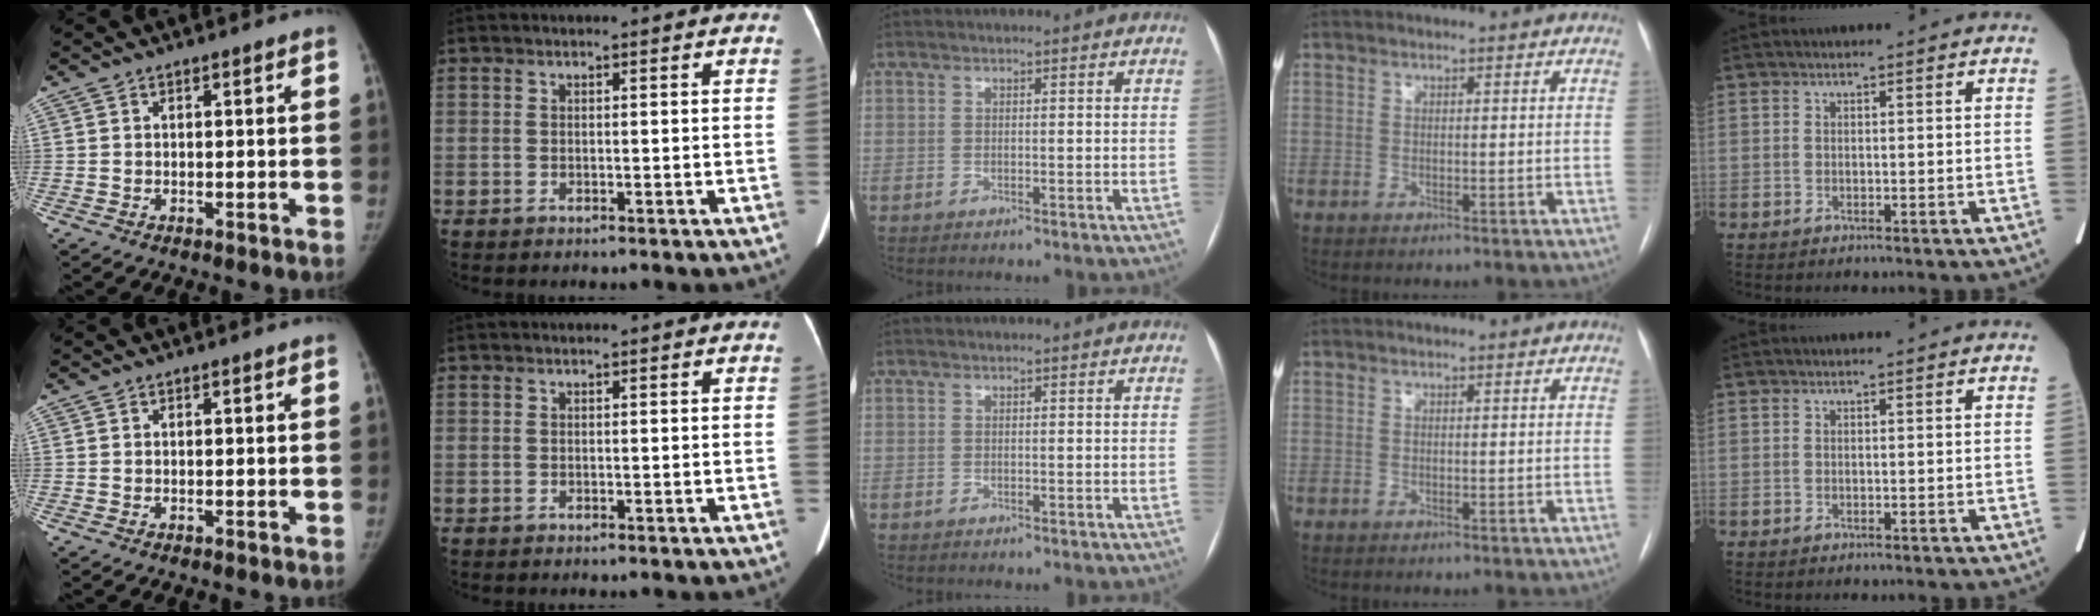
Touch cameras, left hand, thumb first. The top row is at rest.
{}